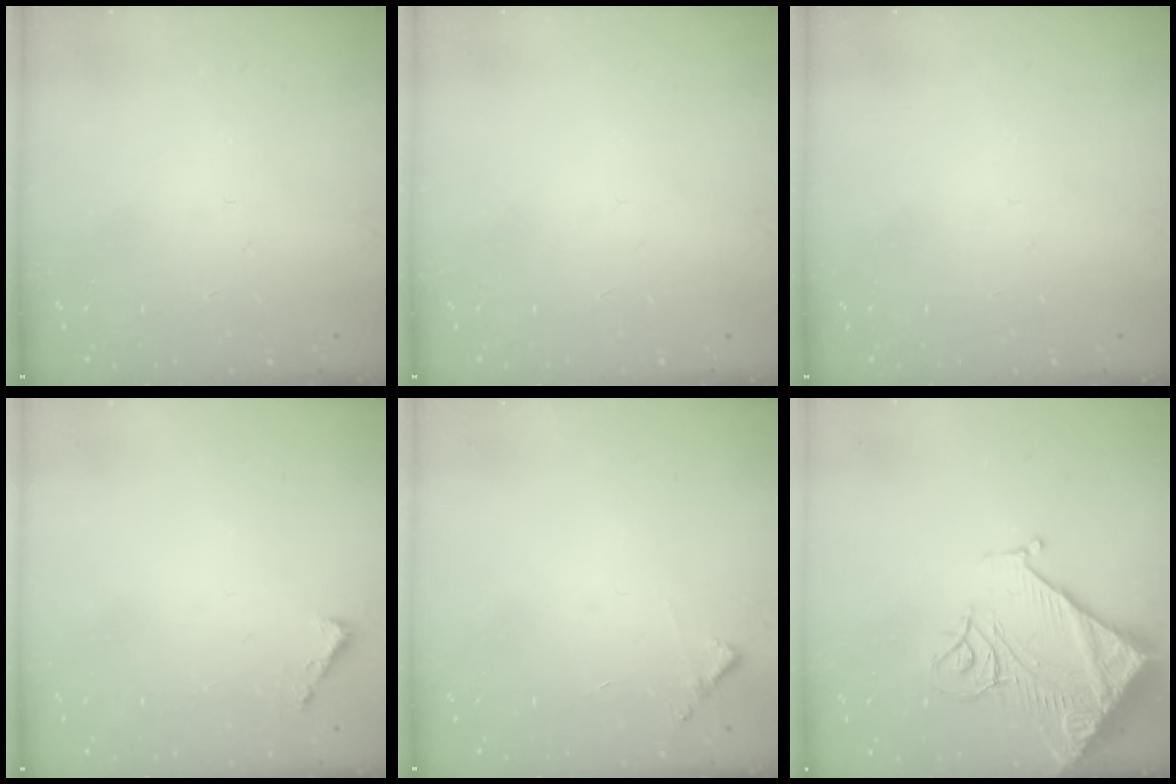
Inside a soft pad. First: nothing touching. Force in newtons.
{"total": 0.0}
{"total": 0.0}
{"total": 1.6, "press": 1.6, "slide": 0.1}
{"total": 5.8, "press": 5.8, "slide": 0.4}
{"total": 16.6, "press": 16.5, "slide": 1.7}